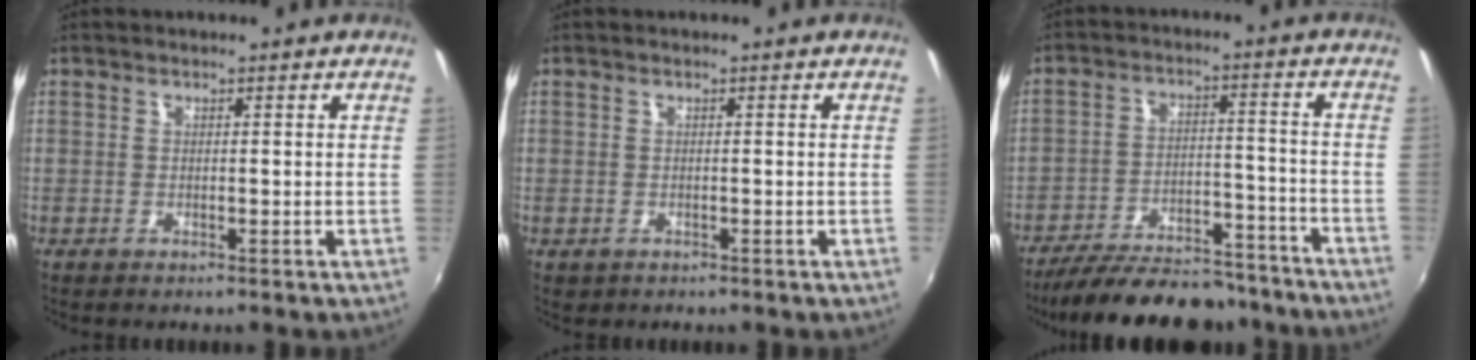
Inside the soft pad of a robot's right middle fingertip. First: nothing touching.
{"total": 0.8, "force": [-0.3, 0.6, 0.3], "torque": [-0.007, -0.002, -0.002]}
{"total": 21.5, "force": [-18.7, 6.3, 8.6], "torque": [-0.167, 0.001, -0.252]}